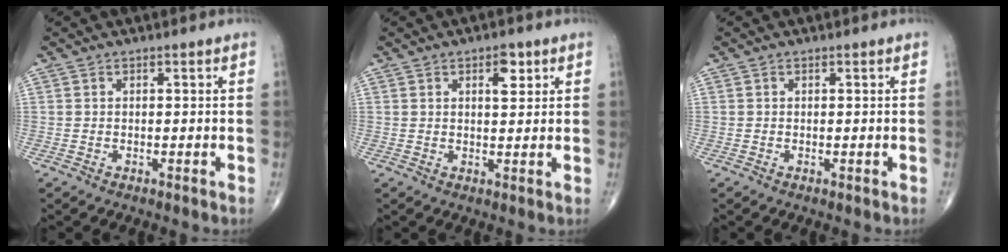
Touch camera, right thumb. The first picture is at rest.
{"total": 3.9, "force": [1.9, 1.8, 3.0], "torque": [-0.030, -0.008, 0.026]}
{"total": 0.0}